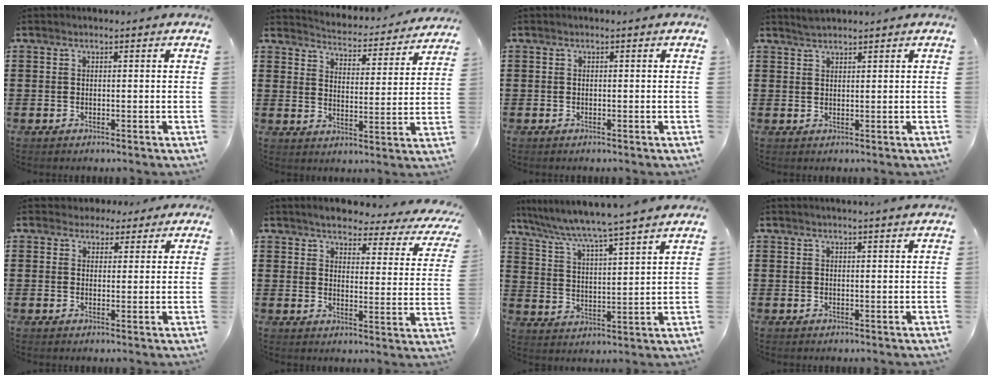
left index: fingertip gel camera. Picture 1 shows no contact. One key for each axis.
{"total": 3.9, "fx": 3.9, "fy": -0.1, "fz": 0.0, "tx": -0.017, "ty": -0.043, "tz": 0.059}
{"total": 0.0}
{"total": 1.7, "fx": 1.6, "fy": 0.0, "fz": 0.3, "tx": -0.008, "ty": 0.000, "tz": 0.032}
{"total": 3.1, "fx": 2.4, "fy": 1.9, "fz": 0.4, "tx": -0.012, "ty": 0.004, "tz": 0.044}
{"total": 3.5, "fx": 3.0, "fy": 0.6, "fz": 1.7, "tx": -0.044, "ty": -0.026, "tz": 0.041}
{"total": 5.3, "fx": 4.8, "fy": -1.2, "fz": 2.1, "tx": -0.064, "ty": -0.041, "tz": 0.072}
{"total": 1.5, "fx": 1.4, "fy": -0.3, "fz": 0.5, "tx": -0.010, "ty": -0.002, "tz": 0.027}